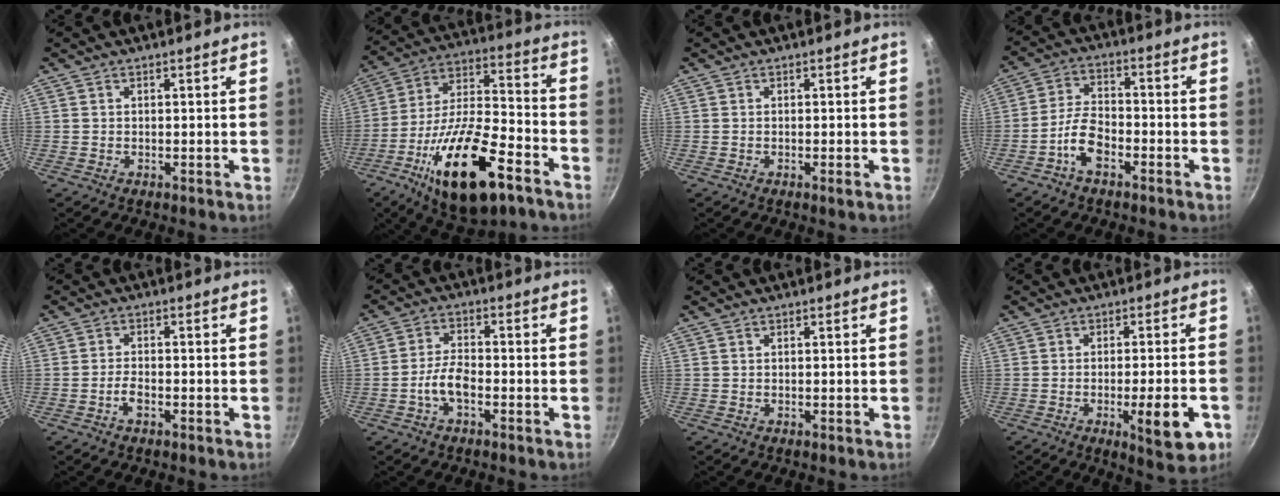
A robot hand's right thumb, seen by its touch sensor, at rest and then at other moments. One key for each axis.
{"total": 24.1, "fx": -11.8, "fy": 9.4, "fz": 18.7, "tx": -0.307, "ty": 0.043, "tz": -0.202}
{"total": 0.9, "fx": -0.4, "fy": 0.1, "fz": 0.8, "tx": -0.019, "ty": 0.000, "tz": -0.007}
{"total": 7.1, "fx": -3.7, "fy": 3.6, "fz": 4.9, "tx": -0.089, "ty": 0.036, "tz": -0.077}
{"total": 2.7, "fx": -1.4, "fy": 1.2, "fz": 2.0, "tx": -0.040, "ty": 0.015, "tz": -0.029}
{"total": 5.4, "fx": -2.3, "fy": 2.6, "fz": 4.1, "tx": -0.077, "ty": 0.027, "tz": -0.049}
{"total": 0.0}
{"total": 10.1, "fx": -3.6, "fy": 2.5, "fz": 9.1, "tx": -0.111, "ty": 0.008, "tz": -0.045}